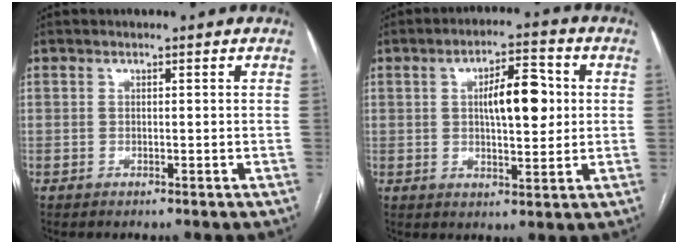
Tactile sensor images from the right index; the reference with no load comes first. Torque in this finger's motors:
{"motor_torque": [0.33, 0.06, 0.52, 0.08]}